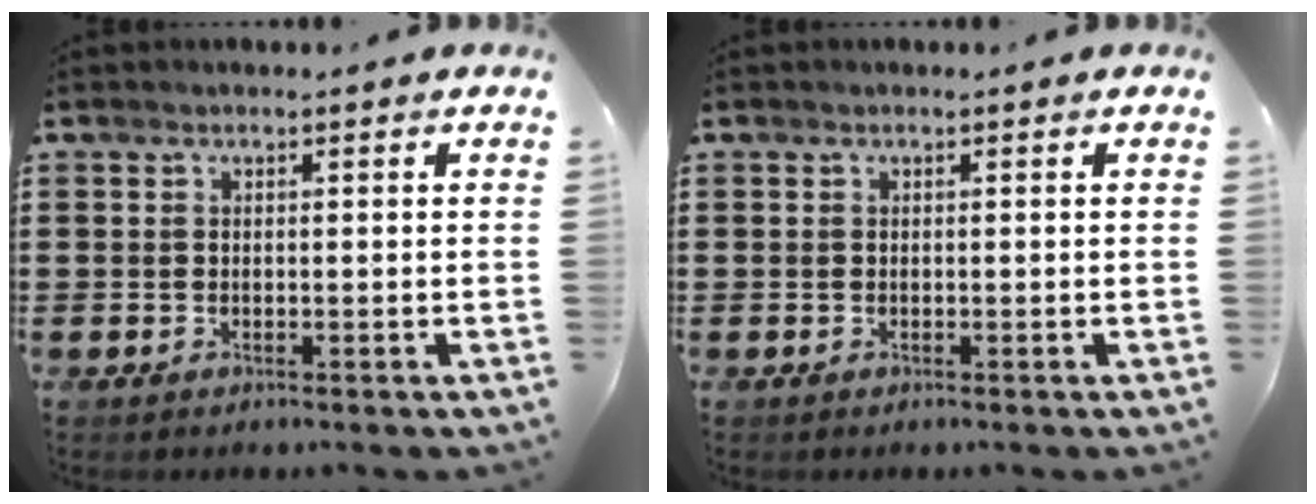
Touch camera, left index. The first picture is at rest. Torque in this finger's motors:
{"motor_torque": [0.00, 0.00, 0.00, -0.01]}